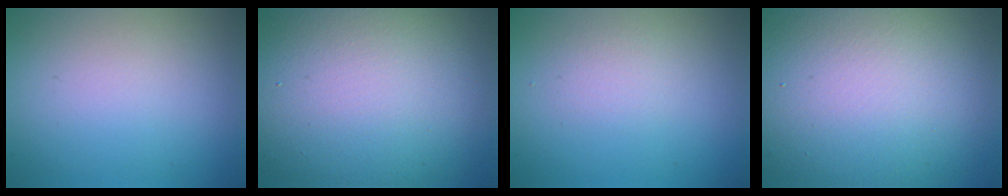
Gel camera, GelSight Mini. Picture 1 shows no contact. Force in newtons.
{"total": 15.5, "press": 15.5, "slide": 0.5}
{"total": 1.2, "press": 1.2, "slide": 0.0}
{"total": 15.4, "press": 15.3, "slide": 1.0}